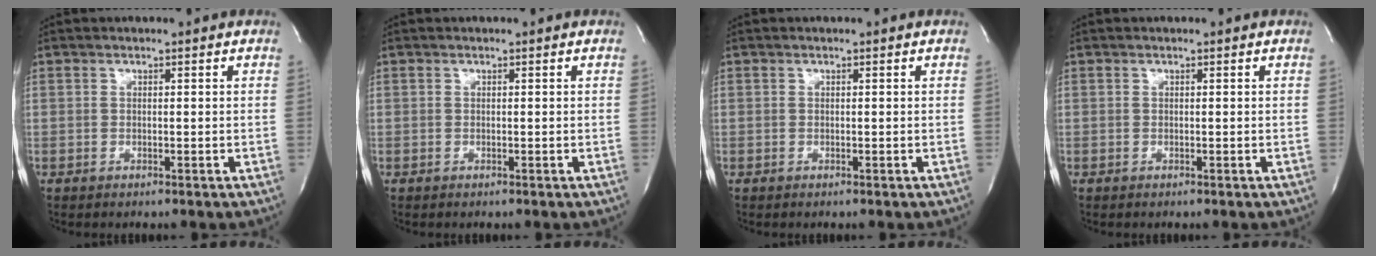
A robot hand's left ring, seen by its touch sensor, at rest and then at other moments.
{"total": 0.0}
{"total": 0.0}
{"total": 0.0}